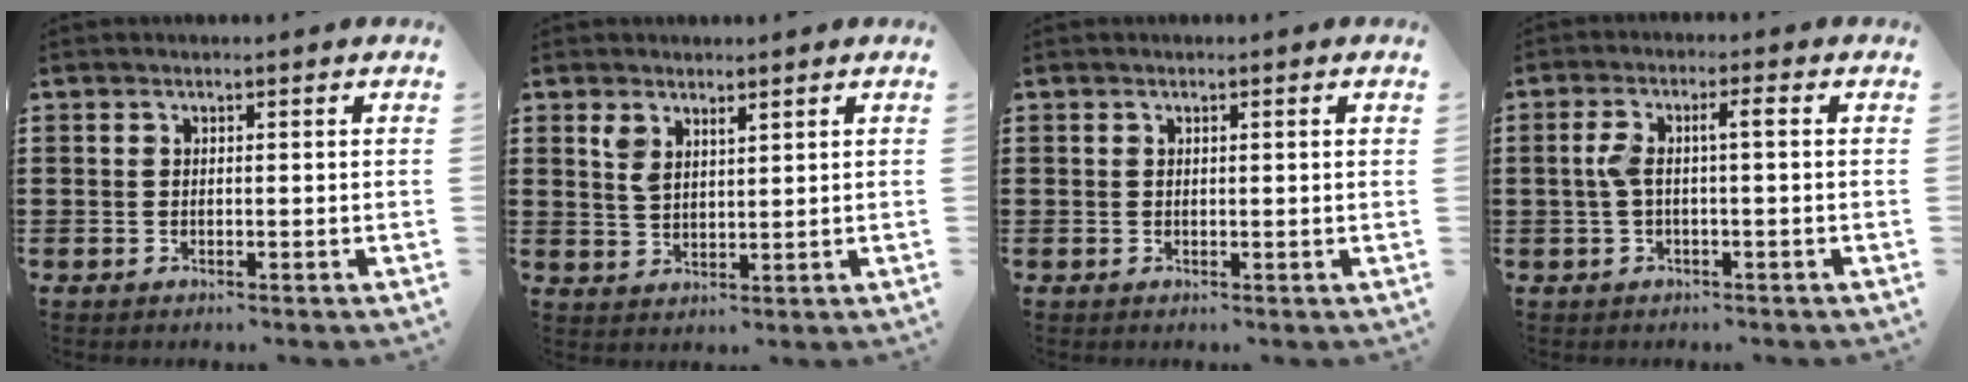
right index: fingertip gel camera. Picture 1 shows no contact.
{"total": 2.8, "force": [2.0, 1.2, 1.5], "torque": [-0.034, 0.004, 0.037]}
{"total": 0.6, "force": [0.2, -0.1, 0.6], "torque": [-0.009, -0.001, 0.003]}
{"total": 4.0, "force": [-0.1, 0.6, 3.9], "torque": [-0.094, -0.003, -0.014]}